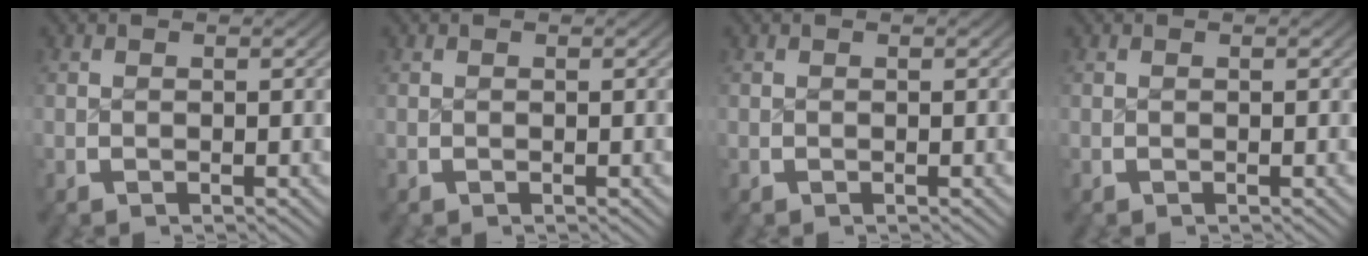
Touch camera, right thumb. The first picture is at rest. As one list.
[{"total": 0.0}, {"total": 0.0}, {"total": 0.0}]